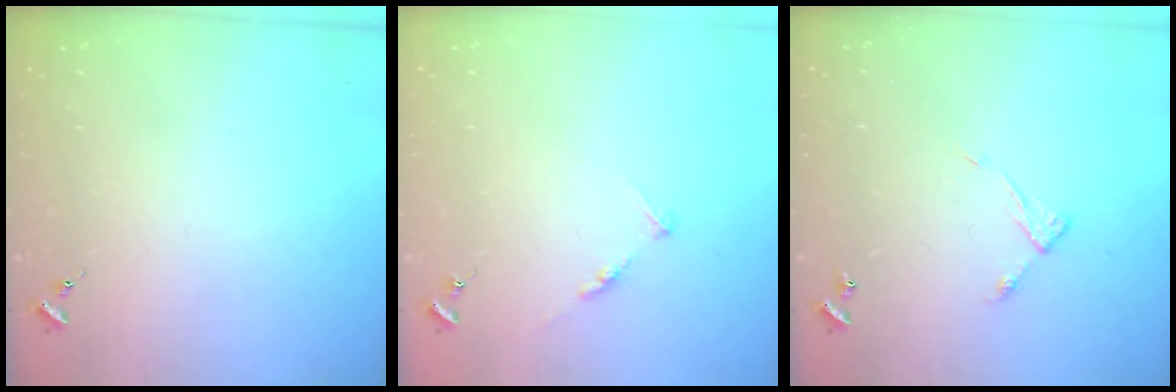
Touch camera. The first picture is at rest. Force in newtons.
{"total": 5.8, "press": 5.8, "slide": 0.6}
{"total": 5.8, "press": 5.7, "slide": 0.6}